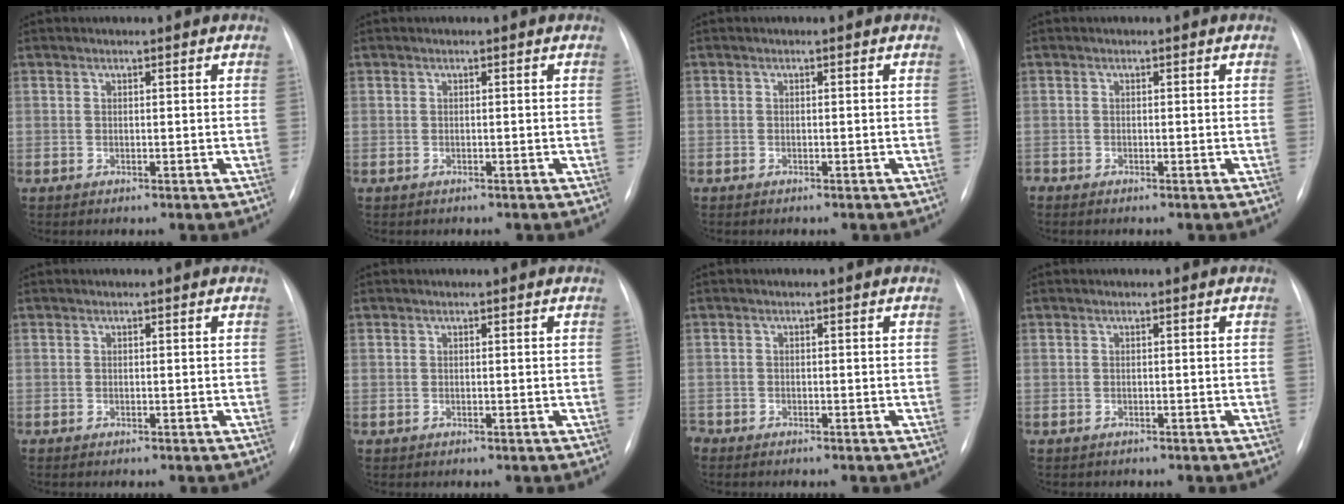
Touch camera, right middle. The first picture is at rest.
{"total": 0.5, "force": [-0.3, 0.4, -0.1], "torque": [-0.004, 0.006, -0.005]}
{"total": 0.6, "force": [-0.5, 0.3, 0.2], "torque": [-0.003, 0.001, -0.006]}
{"total": 0.0}
{"total": 0.8, "force": [-0.6, 0.1, 0.5], "torque": [-0.009, -0.002, -0.005]}
{"total": 0.0}
{"total": 1.5, "force": [-1.3, 0.6, 0.2], "torque": [0.002, 0.001, -0.020]}
{"total": 0.9, "force": [-0.8, 0.5, 0.1], "torque": [-0.008, 0.001, -0.010]}